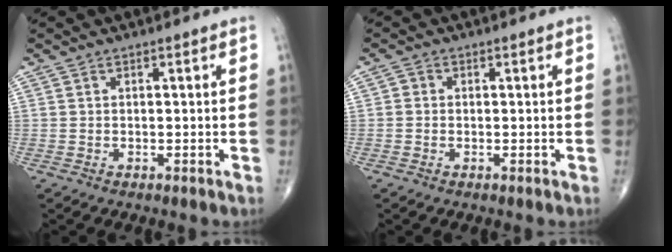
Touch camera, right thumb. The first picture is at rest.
{"total": 1.2, "force": [-0.1, 1.1, 0.5], "torque": [-0.002, 0.003, -0.006]}